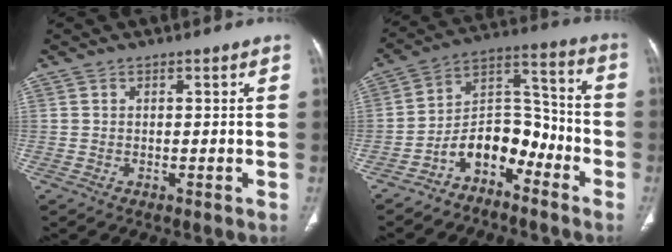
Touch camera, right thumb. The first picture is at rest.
{"total": 10.6, "force": [-6.6, 6.2, 5.5], "torque": [-0.063, 0.096, -0.125]}